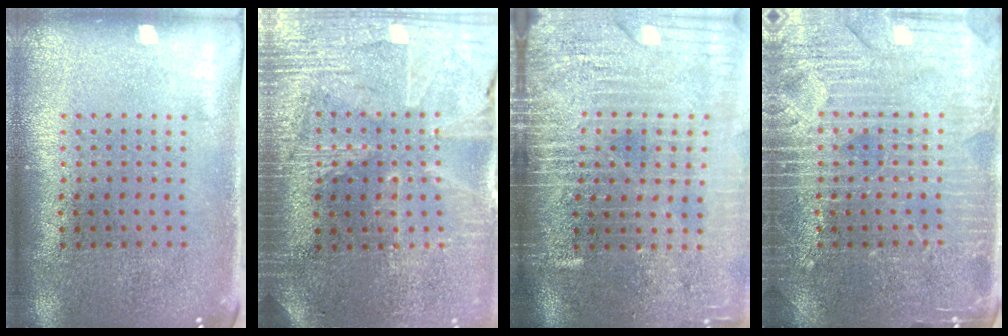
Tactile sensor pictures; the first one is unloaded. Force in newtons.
{"total": 3.5, "press": 3.3, "slide": 1.2}
{"total": 4.3, "press": 3.6, "slide": 2.3}
{"total": 5.8, "press": 5.8, "slide": 0.7}